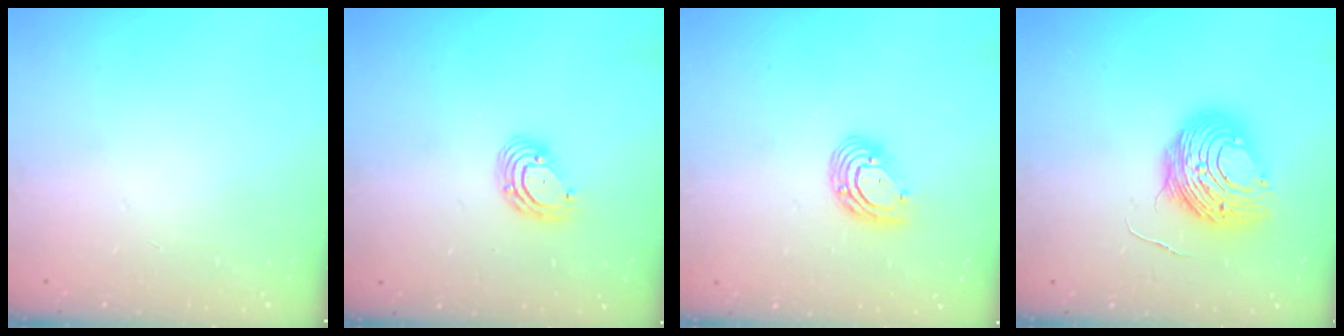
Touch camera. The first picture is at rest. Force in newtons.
{"total": 6.5, "press": 6.5, "slide": 1.1}
{"total": 9.6, "press": 9.4, "slide": 1.9}
{"total": 12.2, "press": 12.2, "slide": 1.4}